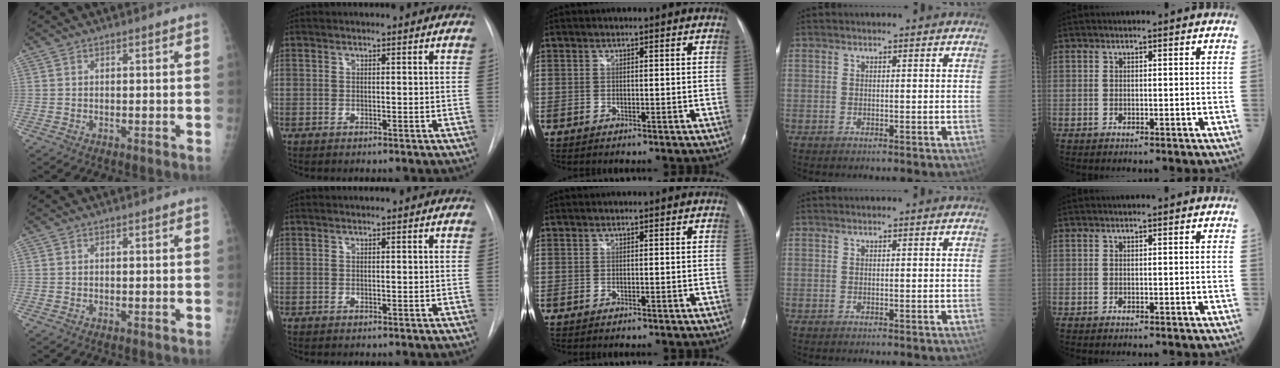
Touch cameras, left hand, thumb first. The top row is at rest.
{}